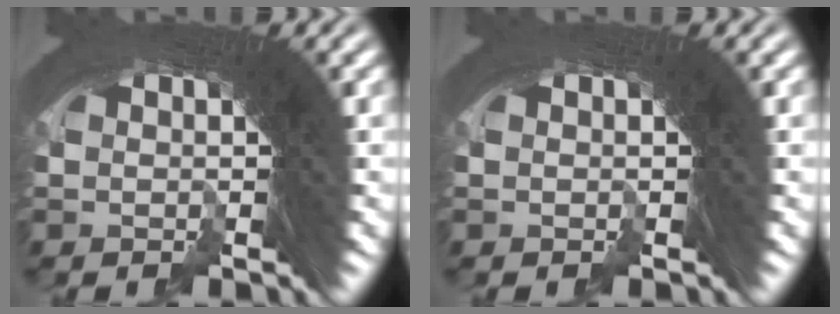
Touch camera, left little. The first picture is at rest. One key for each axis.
{"total": 0.0}